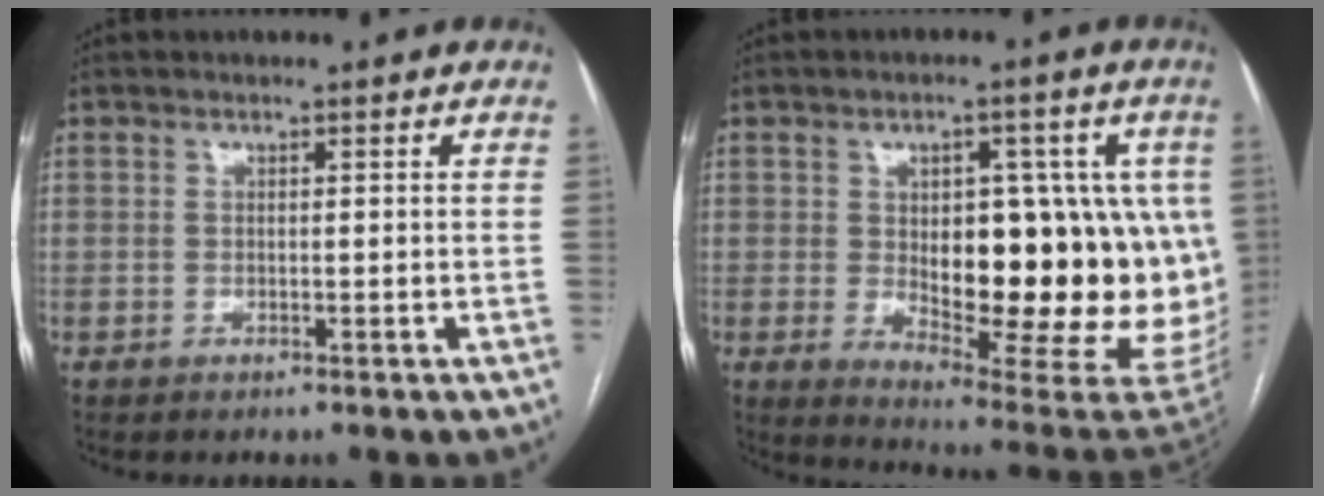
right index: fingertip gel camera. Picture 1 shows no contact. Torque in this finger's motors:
{"motor_torque": [2.13, 0.01, 0.99, 0.18]}